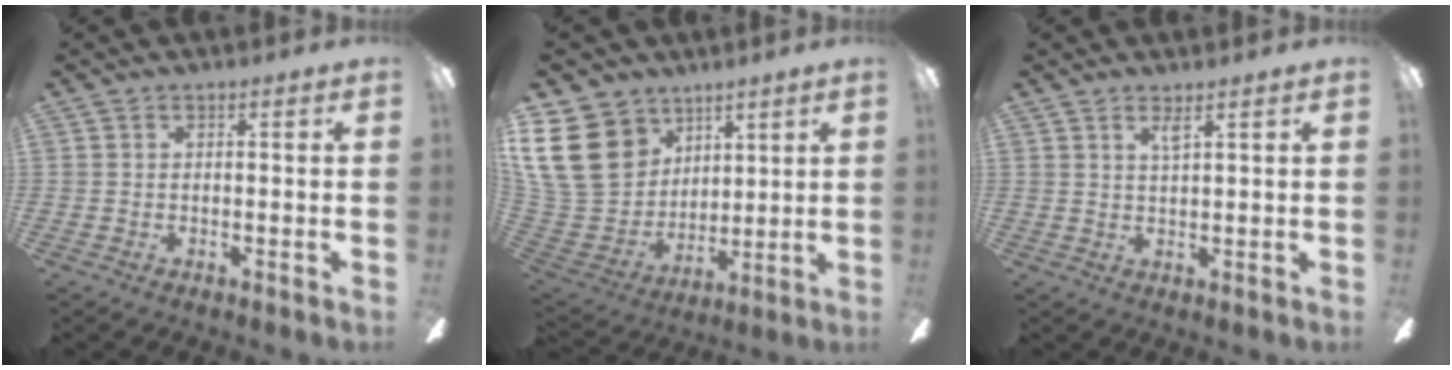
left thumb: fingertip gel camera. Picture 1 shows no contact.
{"total": 19.1, "force": [8.6, 14.6, 8.8], "torque": [-0.210, -0.038, 0.166]}
{"total": 2.5, "force": [2.0, 0.1, 1.6], "torque": [-0.037, 0.000, 0.034]}